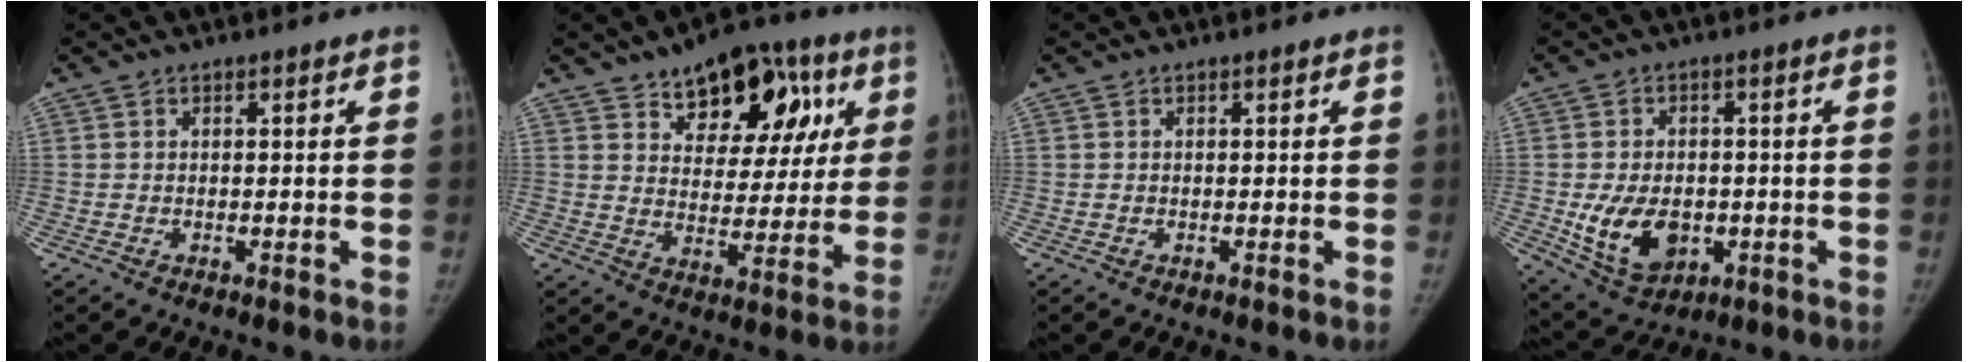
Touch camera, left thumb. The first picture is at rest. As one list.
[{"total": 18.0, "force": [9.0, 10.7, 11.4], "torque": [-0.097, -0.016, 0.127]}, {"total": 0.0}, {"total": 11.0, "force": [-2.2, 7.6, 7.6], "torque": [-0.116, -0.001, -0.020]}]